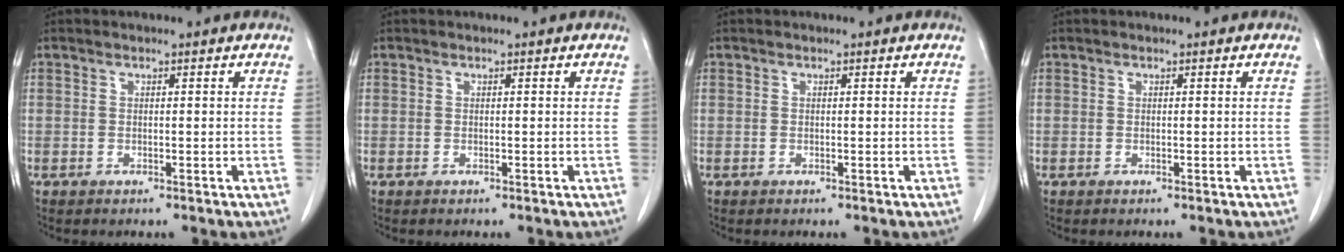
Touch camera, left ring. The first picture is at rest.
{"total": 0.0}
{"total": 0.0}
{"total": 0.0}